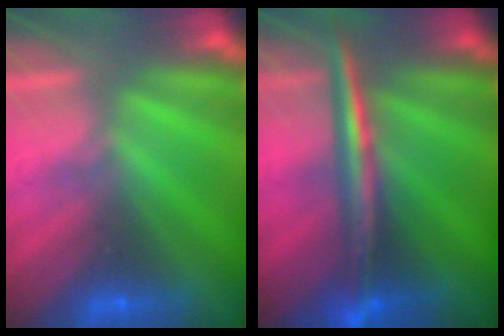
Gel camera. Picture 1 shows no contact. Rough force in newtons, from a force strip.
{"total": 2.9}